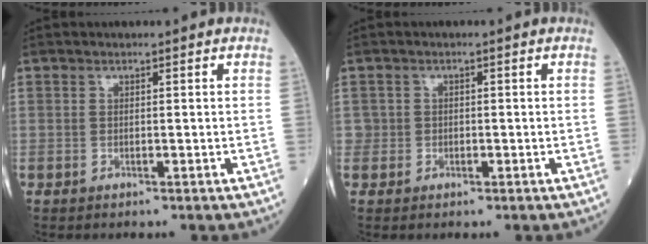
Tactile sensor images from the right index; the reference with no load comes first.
{"total": 1.4, "force": [-0.3, 1.4, 0.0], "torque": [0.015, 0.007, -0.008]}